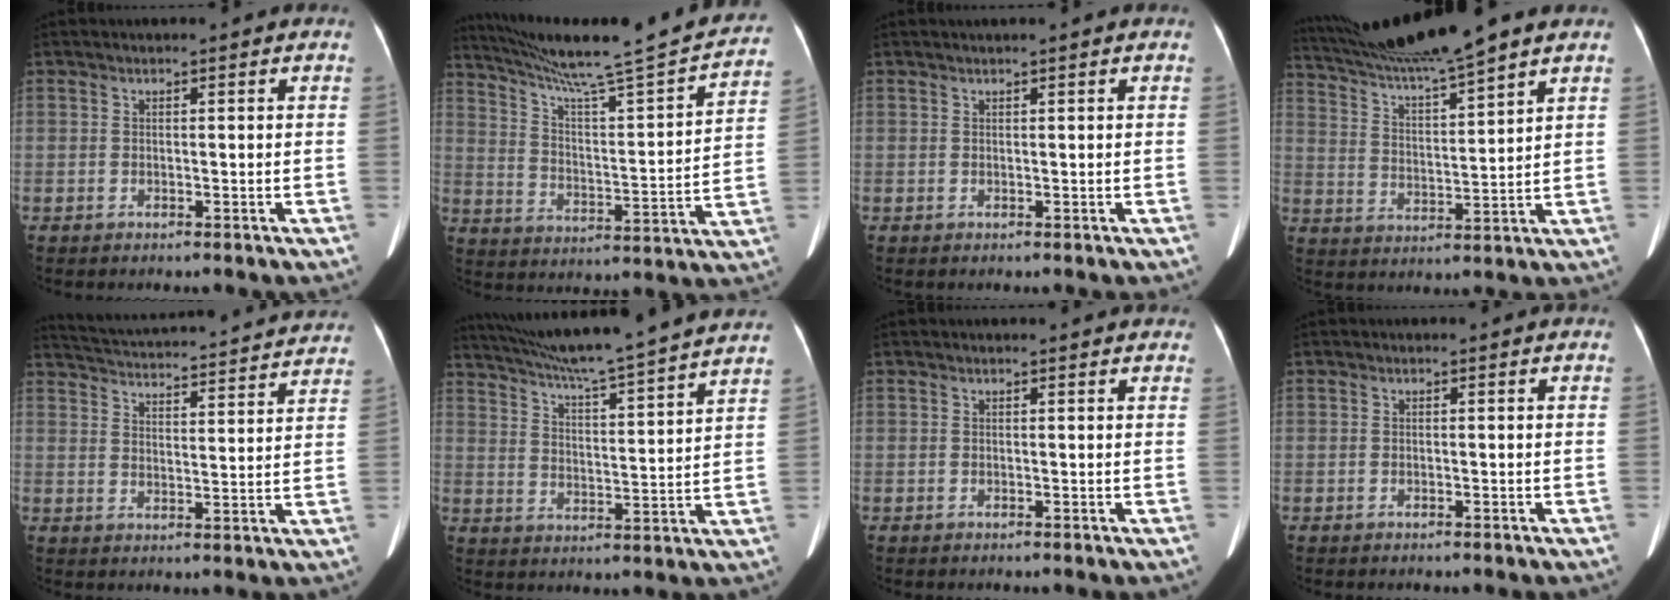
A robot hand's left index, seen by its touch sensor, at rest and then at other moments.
{"total": 23.8, "force": [21.2, 0.4, 10.6], "torque": [-0.173, -0.042, 0.293]}
{"total": 1.4, "force": [1.1, -0.2, 0.7], "torque": [-0.011, 0.017, 0.024]}
{"total": 14.3, "force": [12.4, -1.4, 7.0], "torque": [-0.135, 0.014, 0.217]}
{"total": 26.3, "force": [24.8, 3.2, 8.3], "torque": [-0.149, -0.021, 0.313]}
{"total": 22.8, "force": [20.4, -1.1, 10.1], "torque": [-0.173, -0.014, 0.284]}
{"total": 3.8, "force": [3.5, 0.7, 1.3], "torque": [-0.017, 0.019, 0.031]}
{"total": 0.0}